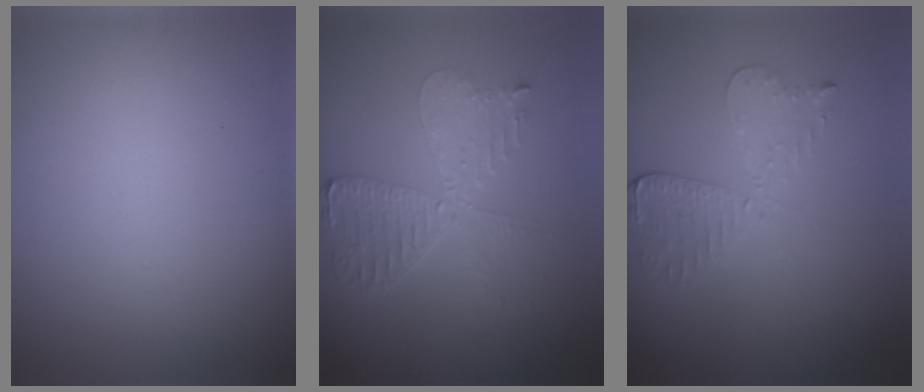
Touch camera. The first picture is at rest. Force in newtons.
{"total": 4.0, "press": 3.5, "slide": 2.0}
{"total": 3.0, "press": 2.6, "slide": 1.5}